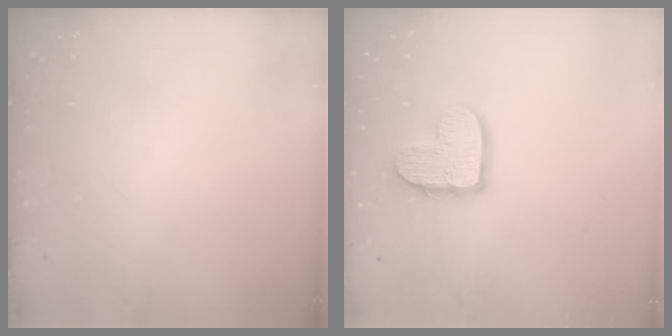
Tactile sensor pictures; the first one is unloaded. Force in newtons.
{"total": 10.8, "press": 10.7, "slide": 0.9}